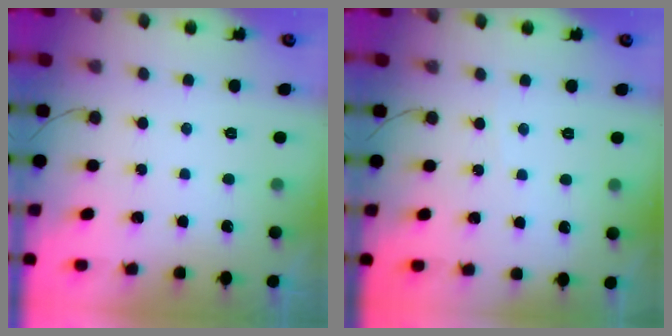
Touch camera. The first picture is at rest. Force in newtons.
{"total": 2.3, "press": 2.2, "slide": 0.3}